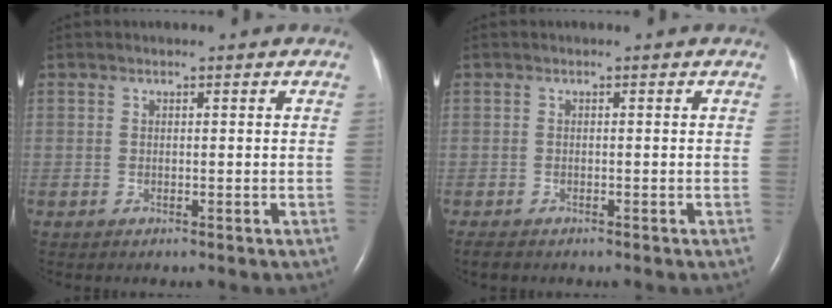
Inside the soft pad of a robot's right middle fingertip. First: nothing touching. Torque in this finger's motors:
{"motor_torque": [0.29, -0.28, -0.01, 0.02]}